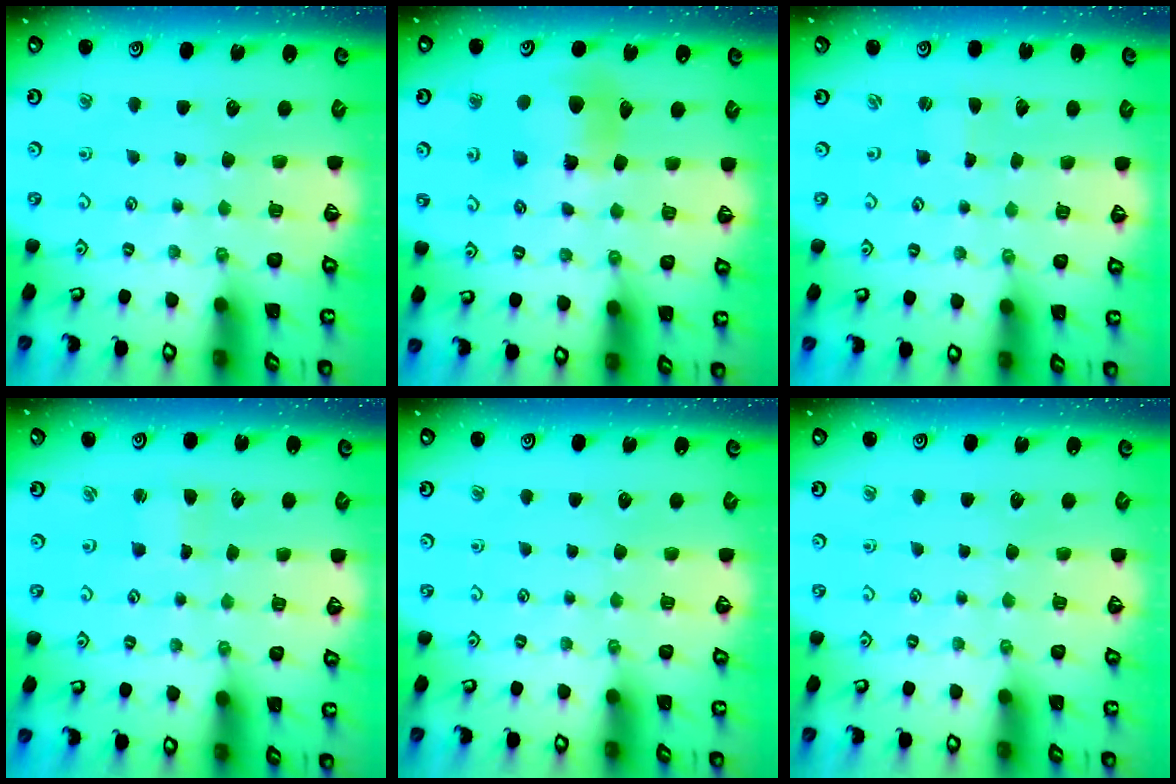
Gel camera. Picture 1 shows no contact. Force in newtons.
{"total": 9.1, "press": 9.0, "slide": 1.2}
{"total": 0.0}
{"total": 1.3, "press": 1.3, "slide": 0.0}
{"total": 0.0}
{"total": 0.0}